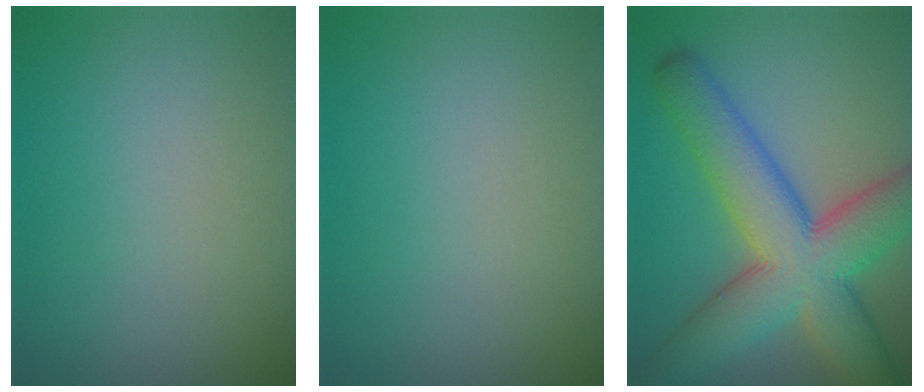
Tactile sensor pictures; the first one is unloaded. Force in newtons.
{"total": 0.0}
{"total": 11.7, "press": 11.7, "slide": 0.5}